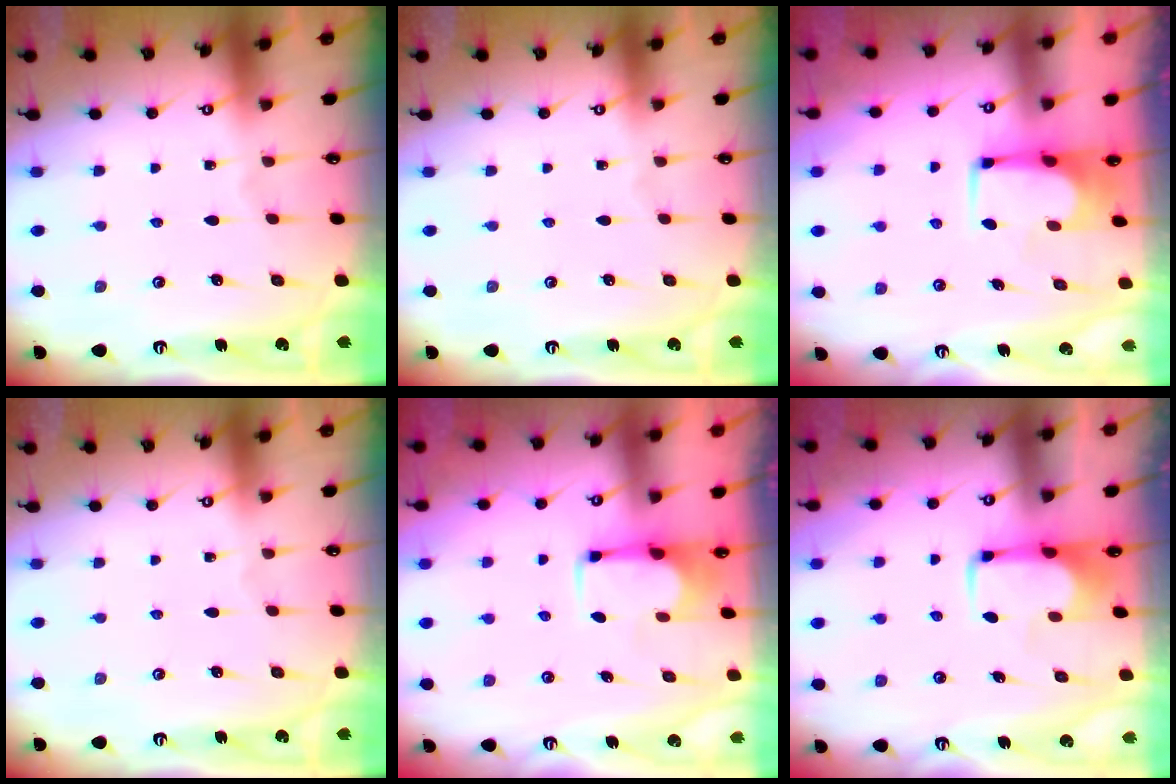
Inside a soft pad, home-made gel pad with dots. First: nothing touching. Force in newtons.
{"total": 0.0}
{"total": 1.6, "press": 1.5, "slide": 0.3}
{"total": 0.0}
{"total": 1.9, "press": 1.7, "slide": 0.7}
{"total": 2.0, "press": 2.0, "slide": 0.4}